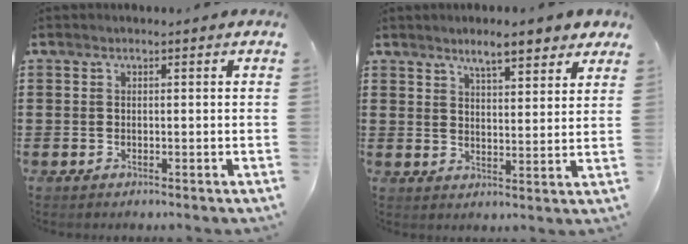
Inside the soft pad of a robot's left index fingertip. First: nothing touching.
{"total": 6.1, "force": [5.0, 1.2, 3.2], "torque": [-0.059, -0.012, 0.087]}